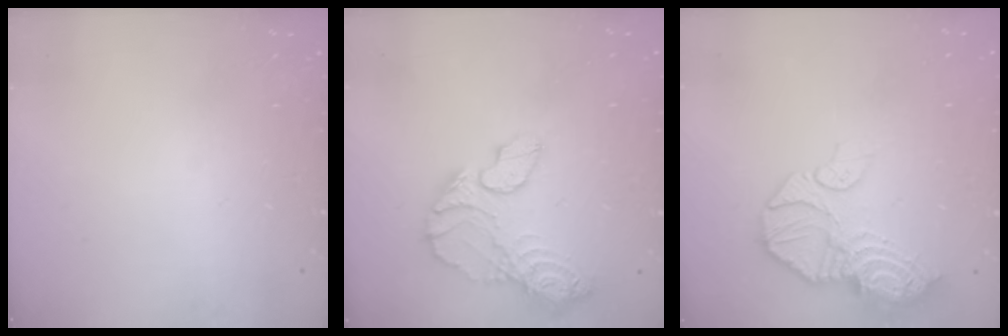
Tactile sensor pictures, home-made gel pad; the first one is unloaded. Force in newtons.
{"total": 12.6, "press": 12.6, "slide": 0.9}
{"total": 15.1, "press": 14.9, "slide": 2.4}